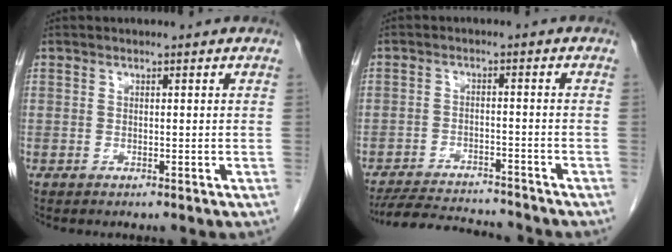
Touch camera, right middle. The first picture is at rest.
{"total": 10.8, "force": [-10.4, 0.9, 2.9], "torque": [-0.051, -0.008, -0.157]}